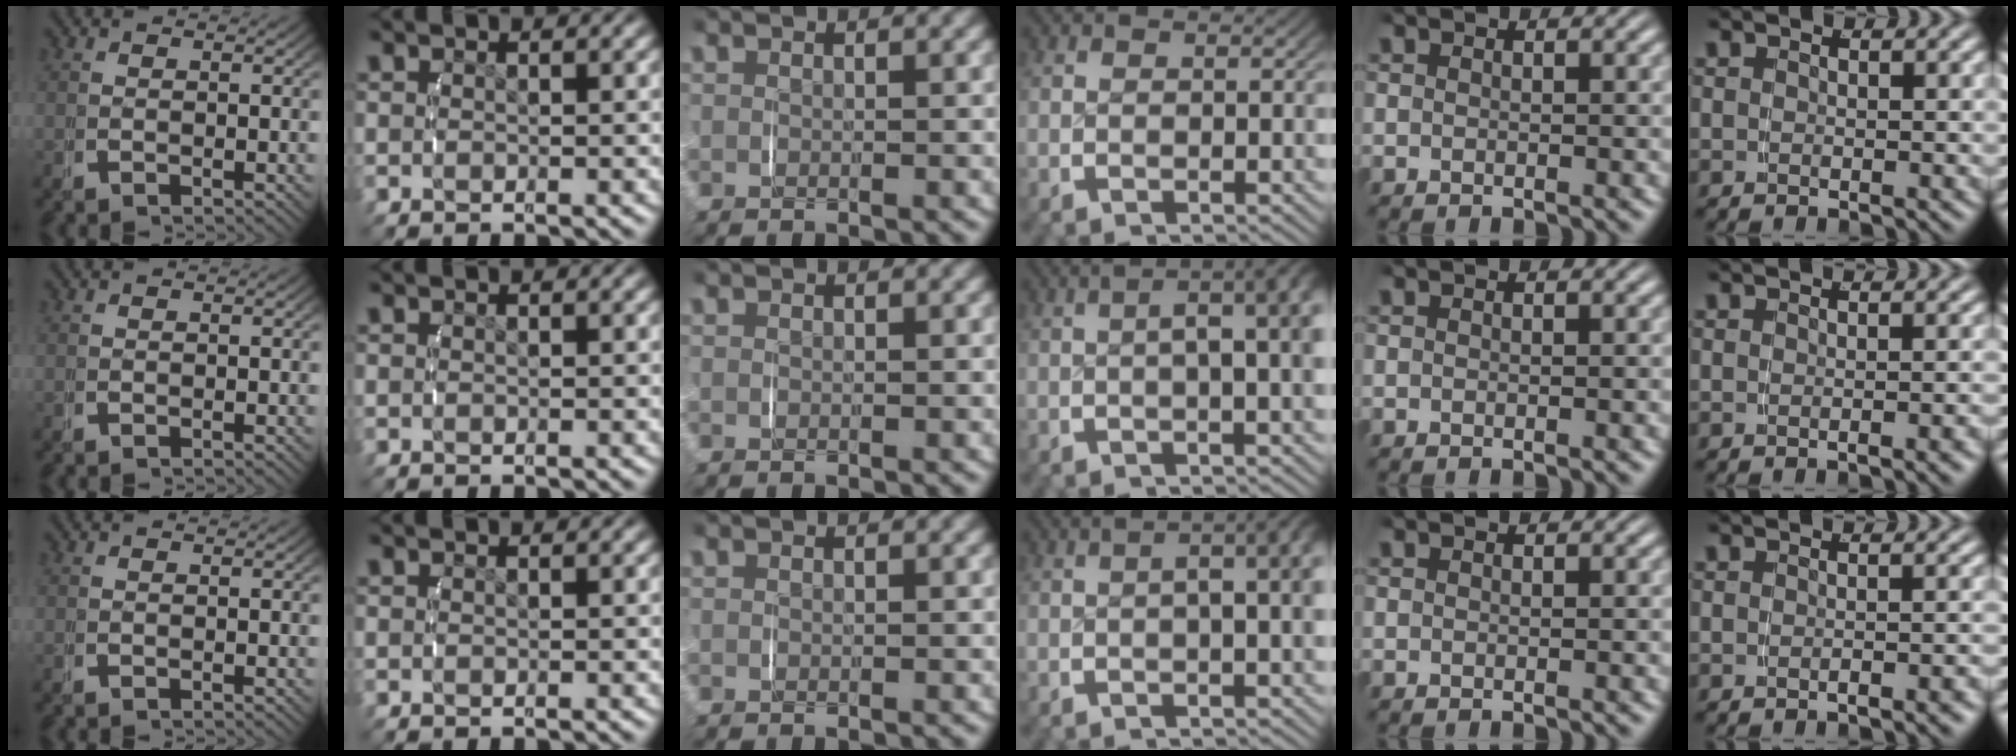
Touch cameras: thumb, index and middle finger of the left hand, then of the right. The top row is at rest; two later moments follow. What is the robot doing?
{"motion": "lift_and_place", "object": "jewelry box"}